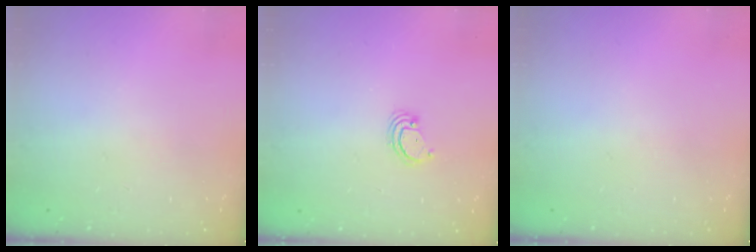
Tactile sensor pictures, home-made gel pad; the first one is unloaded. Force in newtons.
{"total": 2.5, "press": 2.5, "slide": 0.2}
{"total": 0.0}